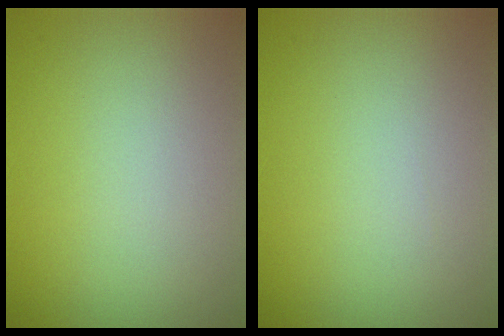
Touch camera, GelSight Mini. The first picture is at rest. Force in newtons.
{"total": 0.0}